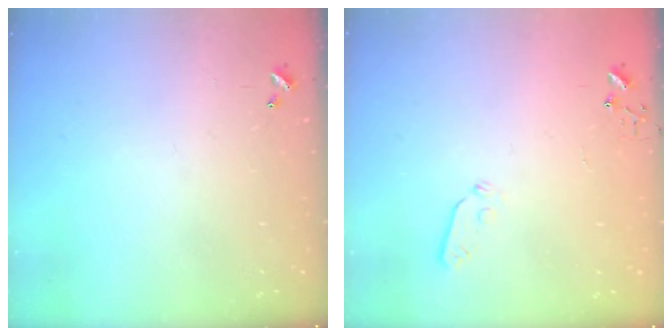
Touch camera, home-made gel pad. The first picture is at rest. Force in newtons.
{"total": 3.5, "press": 3.3, "slide": 1.0}